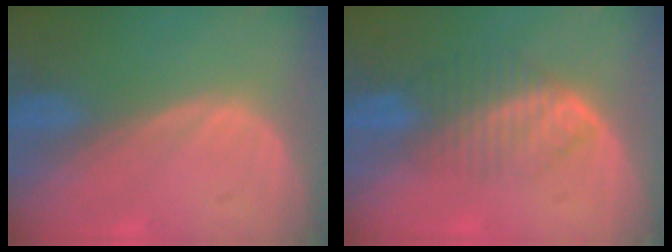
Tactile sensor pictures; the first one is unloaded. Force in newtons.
{"total": 6.7, "press": 5.9, "slide": 3.2}